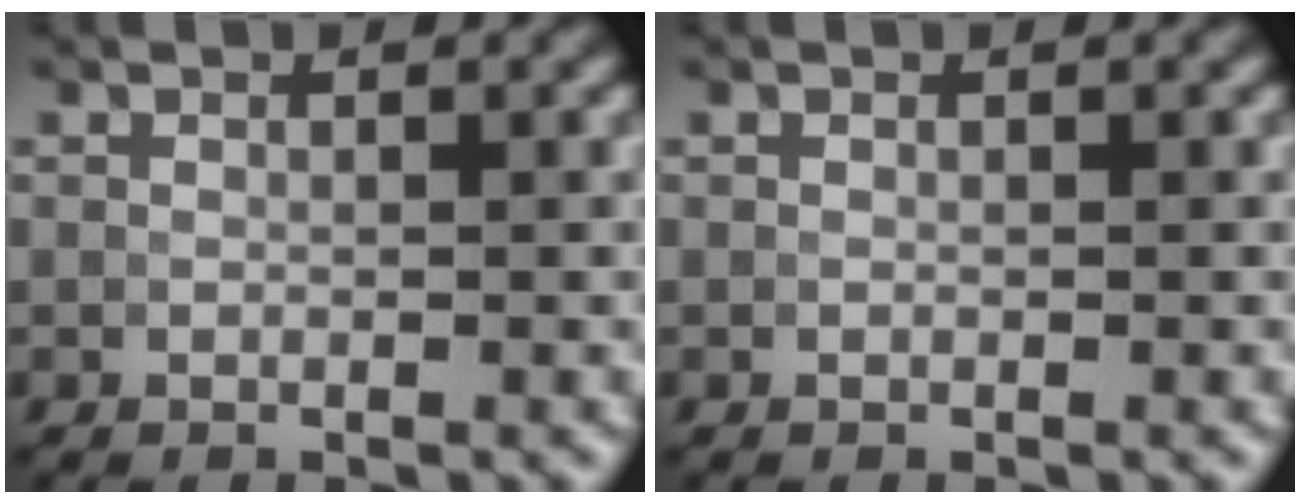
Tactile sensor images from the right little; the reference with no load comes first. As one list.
[{"total": 0.0}]